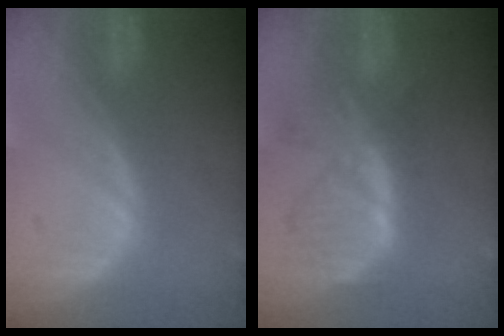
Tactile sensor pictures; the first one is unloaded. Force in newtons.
{"total": 7.7, "press": 7.0, "slide": 3.3}